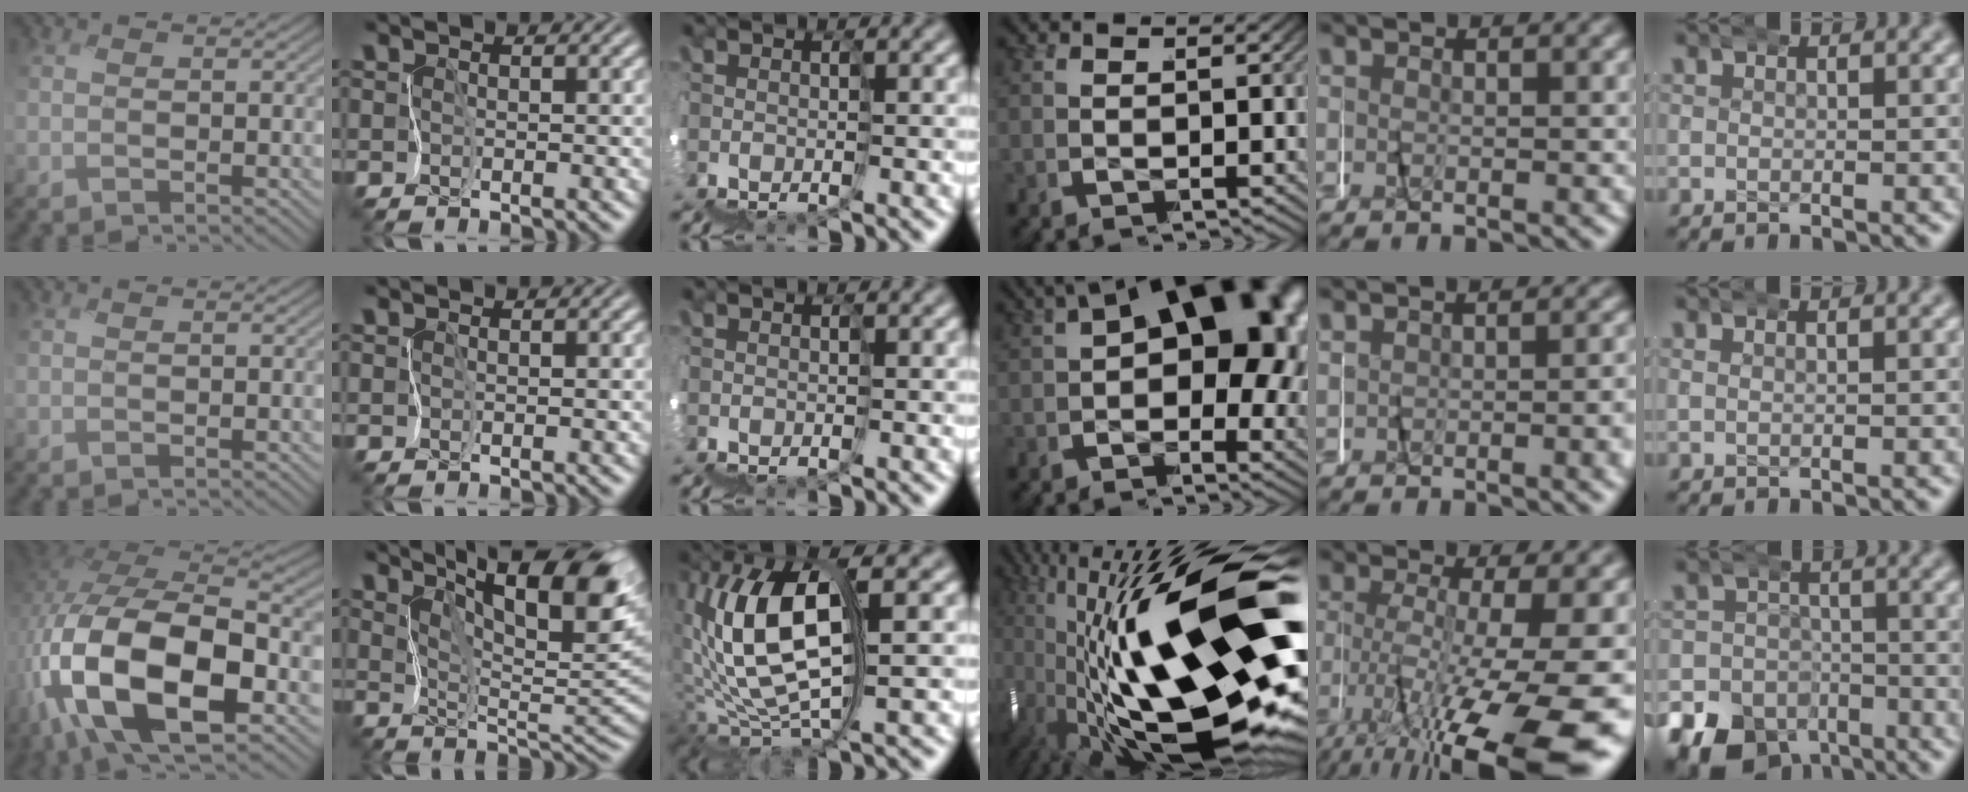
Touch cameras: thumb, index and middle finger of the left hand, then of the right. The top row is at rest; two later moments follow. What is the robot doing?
{"motion": "wrap", "object": "masking tape"}